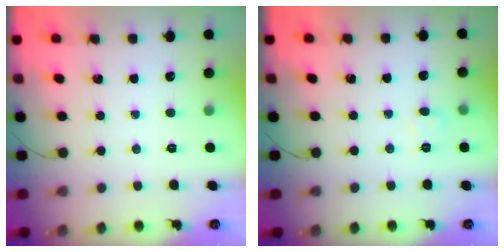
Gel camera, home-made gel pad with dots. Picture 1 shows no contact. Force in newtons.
{"total": 4.9, "press": 4.5, "slide": 1.7}